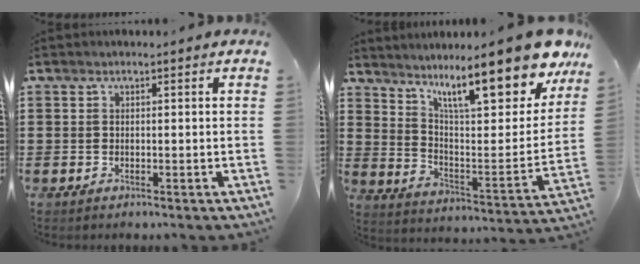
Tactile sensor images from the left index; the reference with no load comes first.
{"total": 15.3, "force": [11.2, 2.5, 10.1], "torque": [-0.178, -0.066, 0.183]}